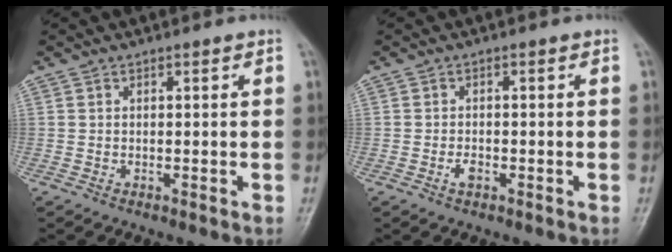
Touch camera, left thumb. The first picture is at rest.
{"total": 1.8, "force": [-0.8, 1.0, 1.3], "torque": [-0.021, 0.005, -0.015]}